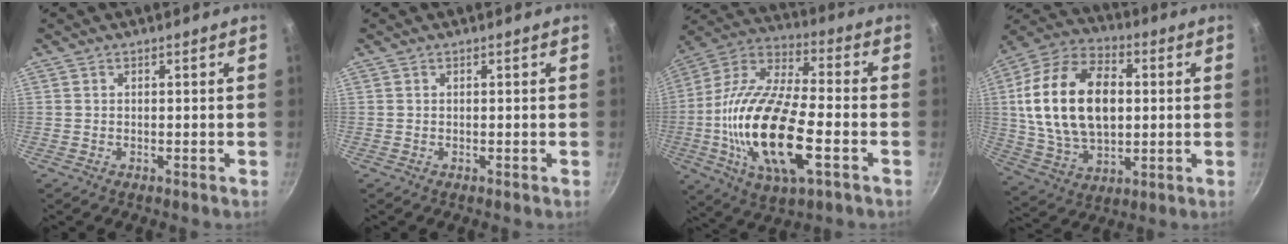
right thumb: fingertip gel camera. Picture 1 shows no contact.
{"total": 0.0}
{"total": 23.7, "force": [-5.2, 9.6, 21.0], "torque": [-0.409, 0.020, -0.108]}
{"total": 22.4, "force": [2.4, 14.2, 17.2], "torque": [-0.296, 0.010, 0.042]}